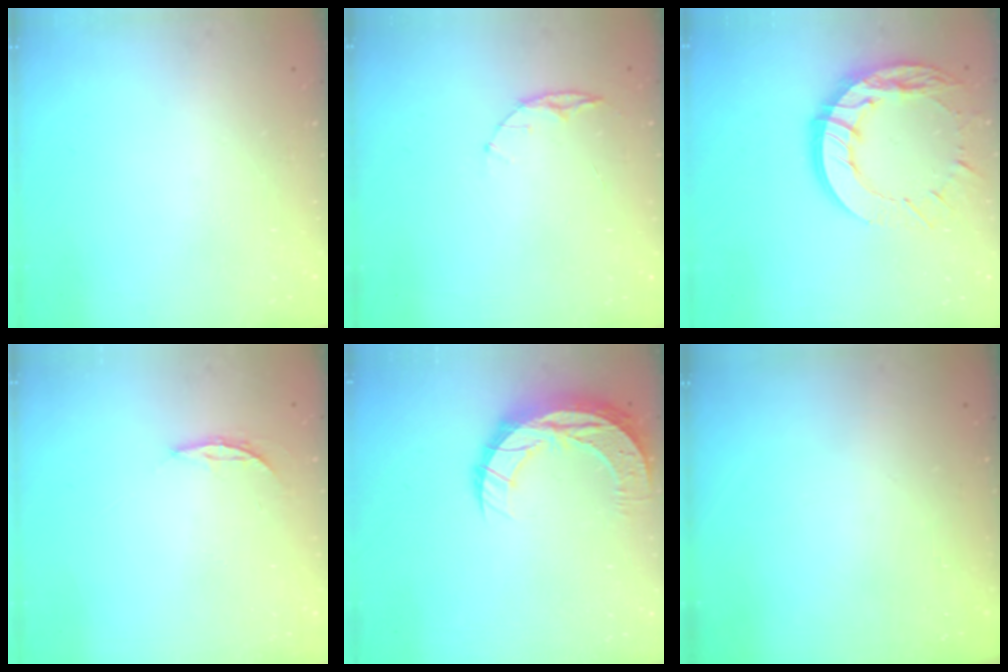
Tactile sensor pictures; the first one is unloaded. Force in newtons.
{"total": 5.1, "press": 5.1, "slide": 0.6}
{"total": 16.7, "press": 16.6, "slide": 1.6}
{"total": 3.8, "press": 3.8, "slide": 0.3}
{"total": 11.0, "press": 11.0, "slide": 0.8}
{"total": 0.0}